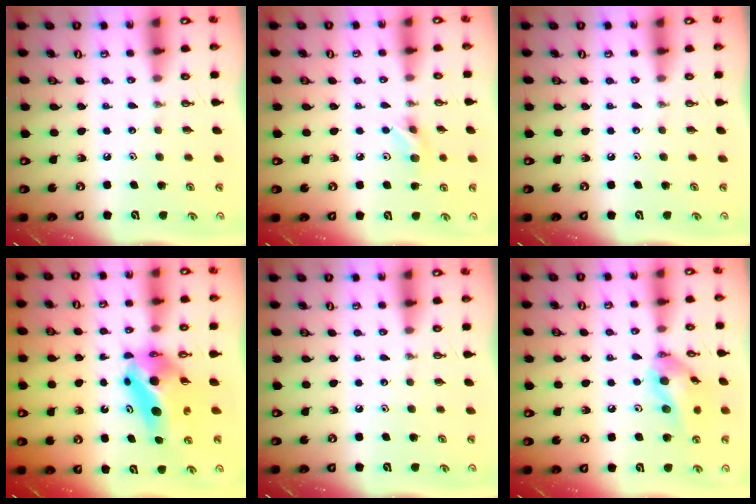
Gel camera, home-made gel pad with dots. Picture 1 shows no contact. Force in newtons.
{"total": 6.0, "press": 6.0, "slide": 0.5}
{"total": 0.0}
{"total": 8.7, "press": 8.3, "slide": 2.3}
{"total": 0.0}
{"total": 13.6, "press": 13.5, "slide": 2.3}